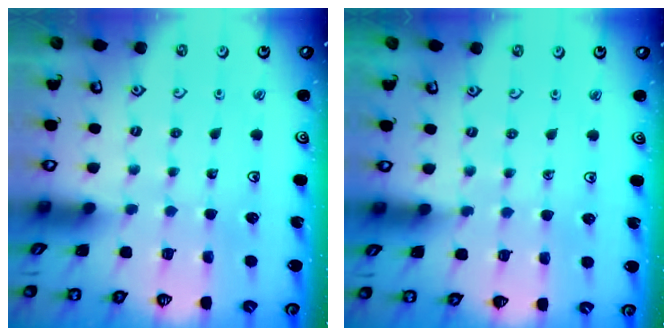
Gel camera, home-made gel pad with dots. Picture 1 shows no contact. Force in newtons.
{"total": 3.7, "press": 3.7, "slide": 0.5}